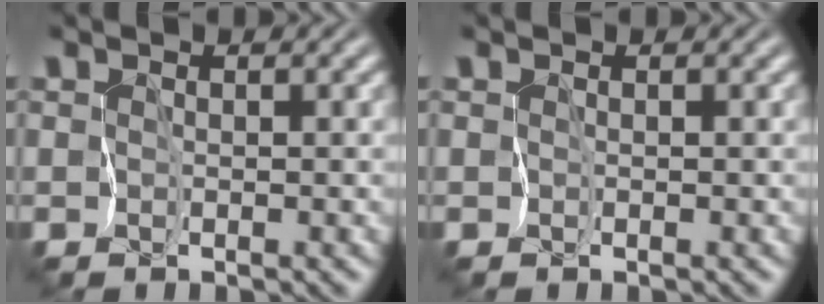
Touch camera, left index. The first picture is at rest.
{"total": 0.0}